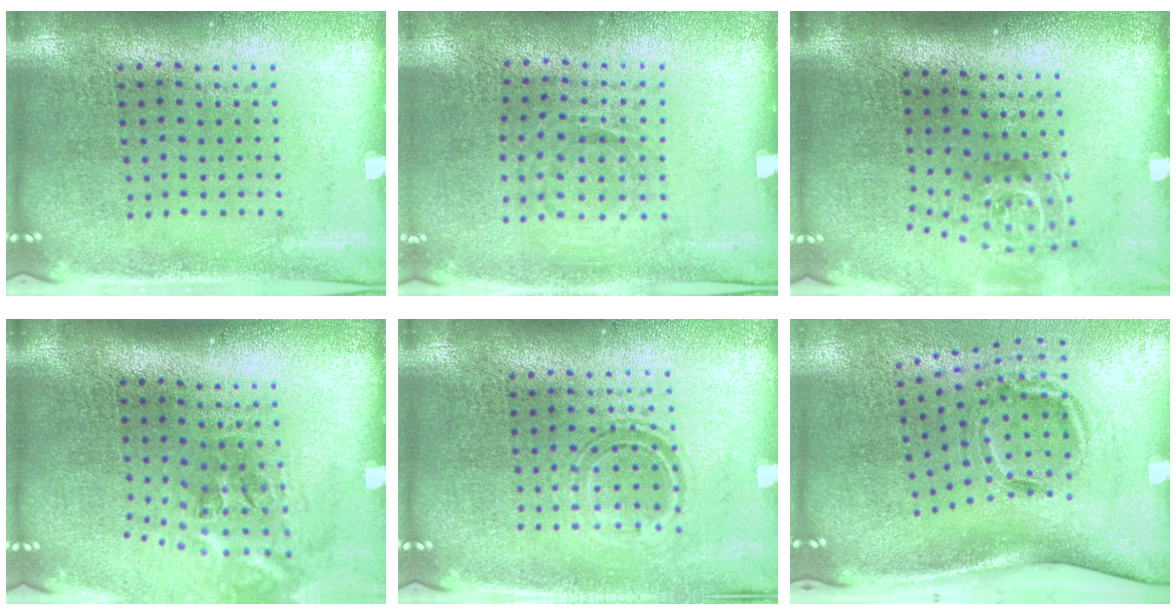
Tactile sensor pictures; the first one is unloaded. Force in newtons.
{"total": 0.9, "press": 0.8, "slide": 0.4}
{"total": 1.8, "press": 1.2, "slide": 1.3}
{"total": 2.3, "press": 1.4, "slide": 1.8}
{"total": 1.2, "press": 0.9, "slide": 0.7}
{"total": 1.9, "press": 1.2, "slide": 1.4}